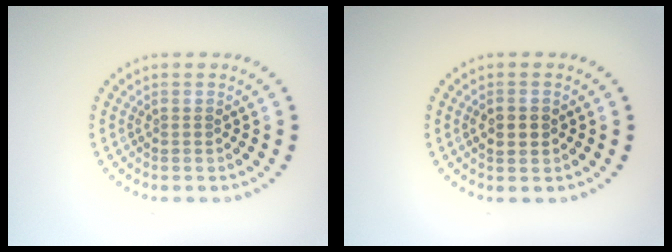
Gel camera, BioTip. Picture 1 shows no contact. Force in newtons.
{"total": 2.5, "press": 2.5, "slide": 0.3}